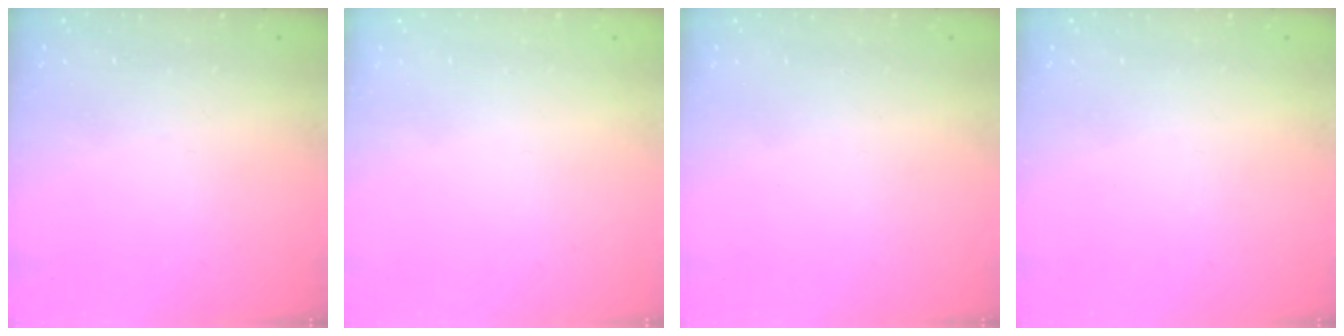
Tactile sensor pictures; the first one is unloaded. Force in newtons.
{"total": 1.5, "press": 1.5, "slide": 0.1}
{"total": 1.6, "press": 1.6, "slide": 0.1}
{"total": 0.0}